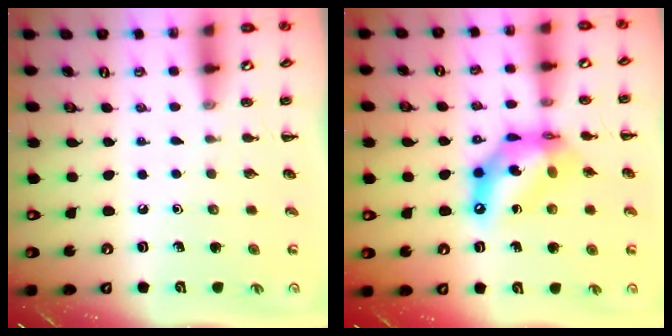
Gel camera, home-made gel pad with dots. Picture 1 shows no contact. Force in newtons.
{"total": 13.0, "press": 12.5, "slide": 3.4}